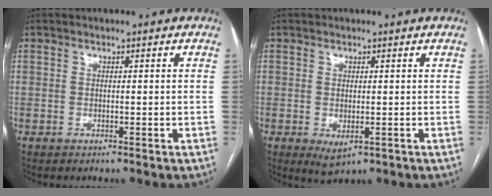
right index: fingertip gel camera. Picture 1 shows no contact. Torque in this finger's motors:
{"motor_torque": [0.48, -0.21, 0.14, 0.03]}